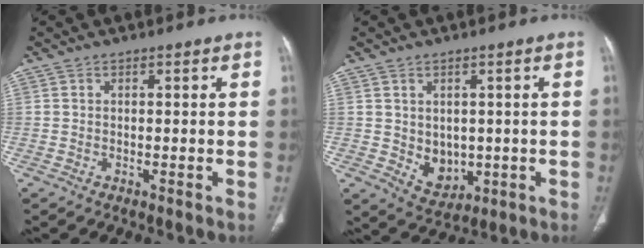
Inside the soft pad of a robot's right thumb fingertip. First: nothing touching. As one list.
[{"total": 6.0, "force": [-0.3, 4.8, 3.7], "torque": [-0.032, -0.011, 0.017]}]